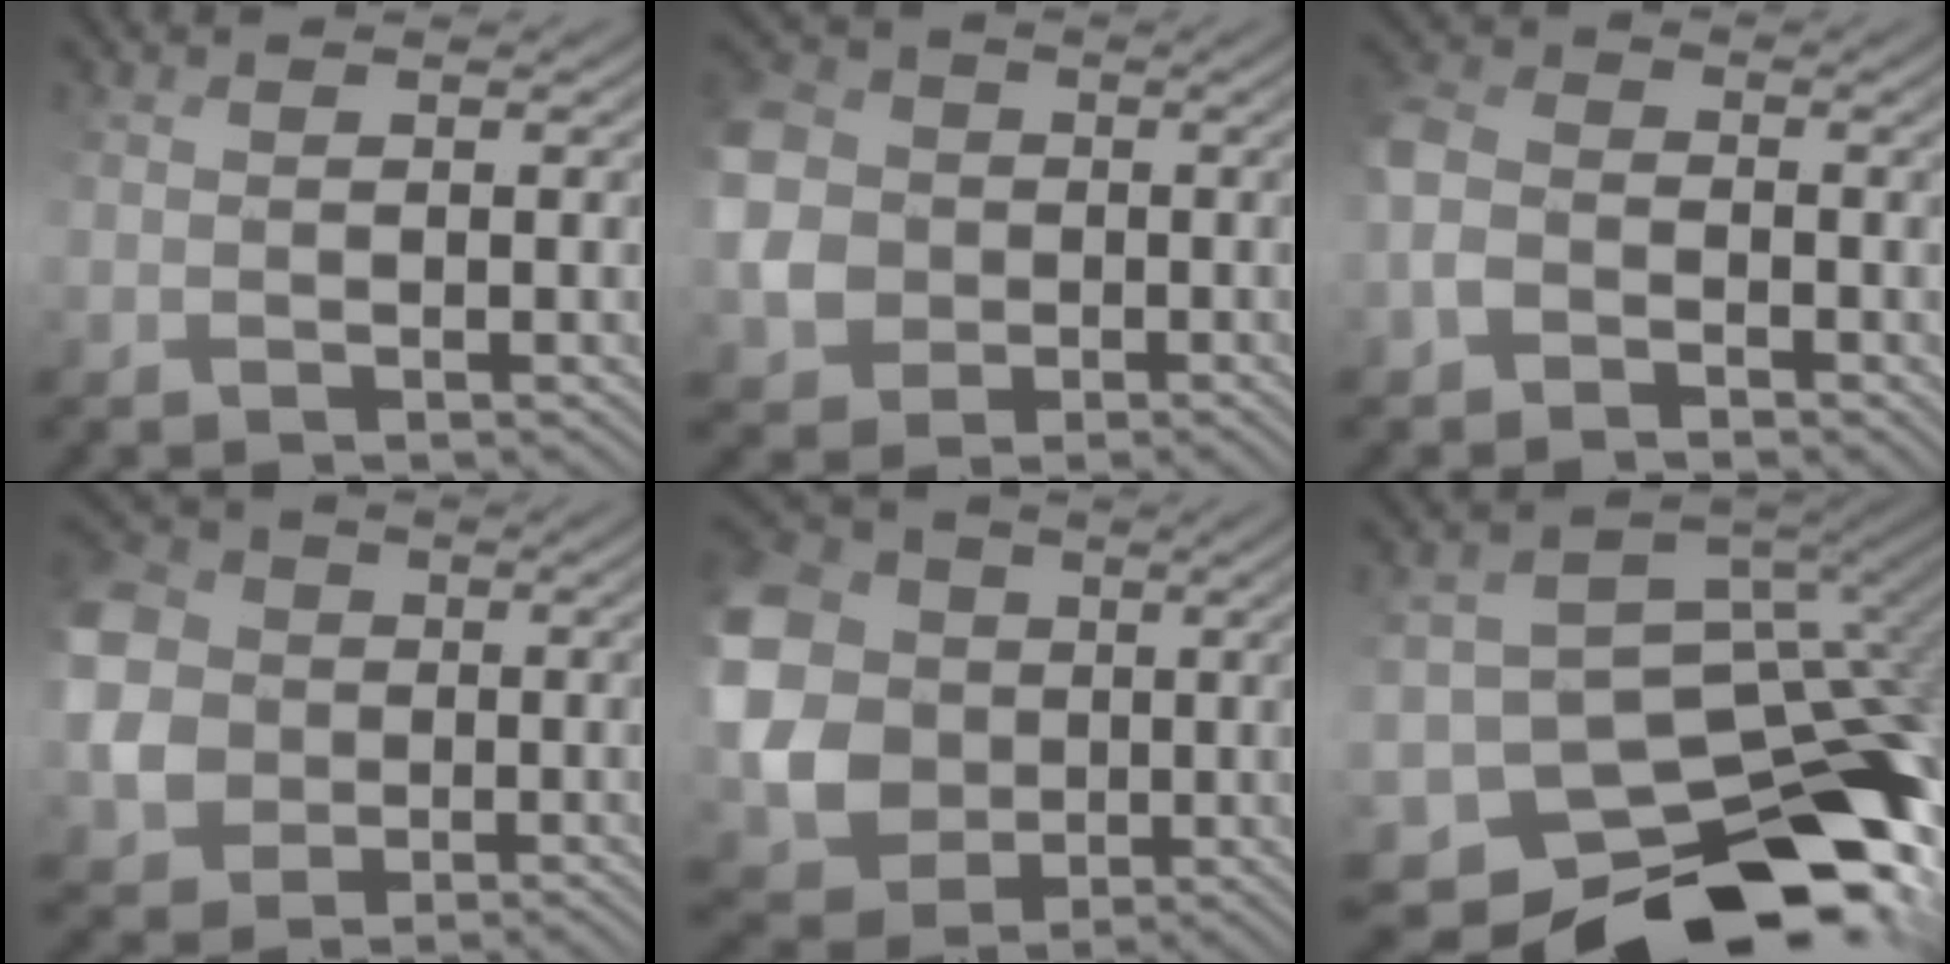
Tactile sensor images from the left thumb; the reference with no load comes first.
{"total": 7.8, "force": [-0.3, 7.2, 3.1], "torque": [-0.113, -0.009, -0.013]}
{"total": 3.2, "force": [-1.6, 2.5, 1.3], "torque": [-0.046, 0.008, -0.043]}
{"total": 9.2, "force": [-0.5, 8.4, 3.7], "torque": [-0.137, -0.017, -0.017]}
{"total": 16.0, "force": [2.4, 14.2, 7.1], "torque": [-0.263, -0.002, 0.045]}
{"total": 13.5, "force": [-6.3, 9.5, 7.1], "torque": [-0.121, -0.033, -0.070]}